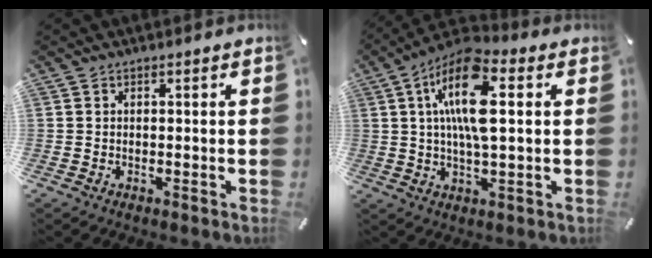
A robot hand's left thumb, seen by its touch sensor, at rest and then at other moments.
{"total": 15.1, "force": [3.2, 5.9, 13.5], "torque": [-0.266, 0.001, 0.052]}